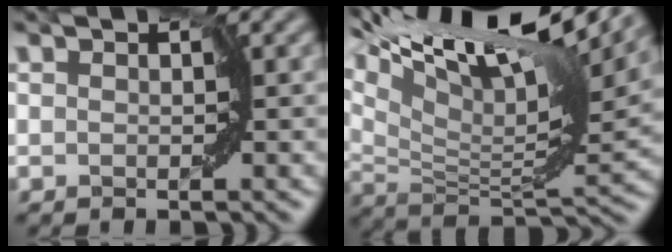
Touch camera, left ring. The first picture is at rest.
{"total": 15.3, "force": [10.7, 4.0, 10.1], "torque": [-0.200, 0.023, 0.187]}